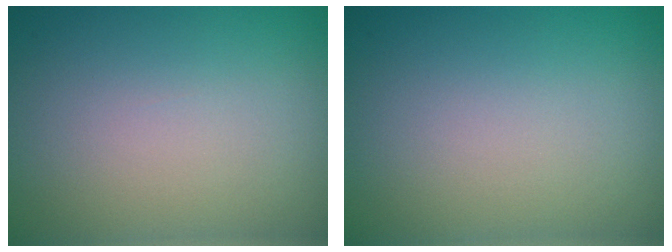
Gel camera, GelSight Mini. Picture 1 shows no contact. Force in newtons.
{"total": 0.0}